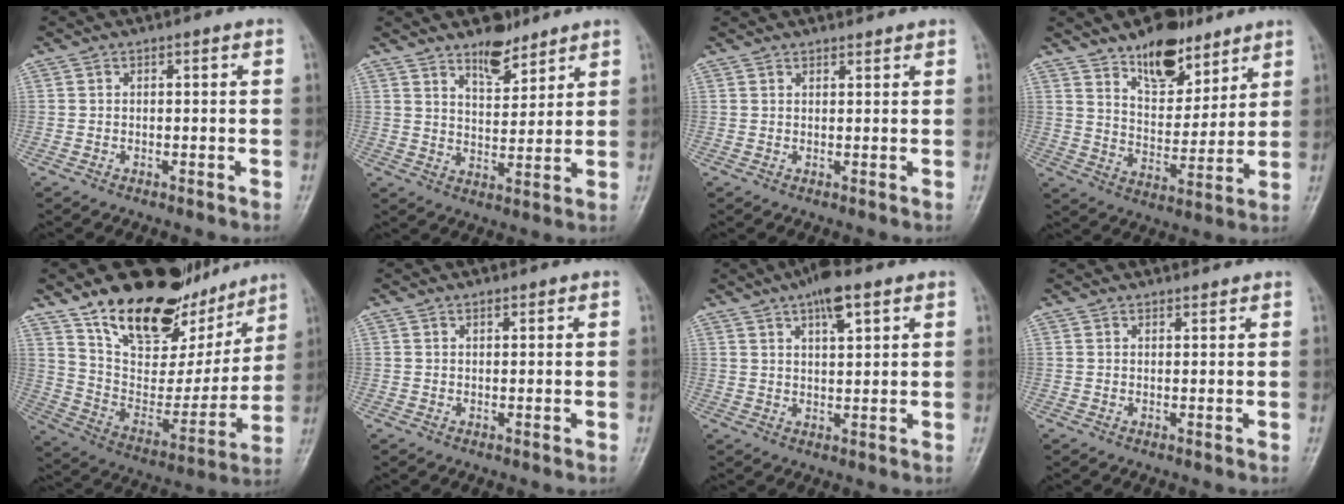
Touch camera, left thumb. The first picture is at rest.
{"total": 6.9, "force": [5.3, 2.9, 3.4], "torque": [-0.032, -0.041, 0.090]}
{"total": 1.5, "force": [1.4, 0.4, 0.1], "torque": [0.005, -0.006, 0.023]}
{"total": 13.2, "force": [9.0, 6.4, 7.3], "torque": [-0.074, -0.061, 0.151]}
{"total": 26.1, "force": [17.8, 12.8, 14.1], "torque": [-0.172, -0.069, 0.297]}
{"total": 0.9, "force": [0.7, 0.3, 0.4], "torque": [-0.007, -0.003, 0.010]}
{"total": 6.9, "force": [4.0, 2.1, 5.2], "torque": [-0.079, -0.009, 0.063]}
{"total": 1.4, "force": [1.4, 0.3, 0.1], "torque": [0.006, -0.006, 0.022]}